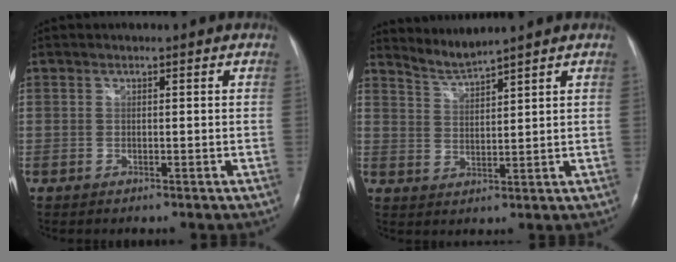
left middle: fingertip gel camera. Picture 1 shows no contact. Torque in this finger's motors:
{"motor_torque": [-0.25, -0.31, -0.19, 0.00]}